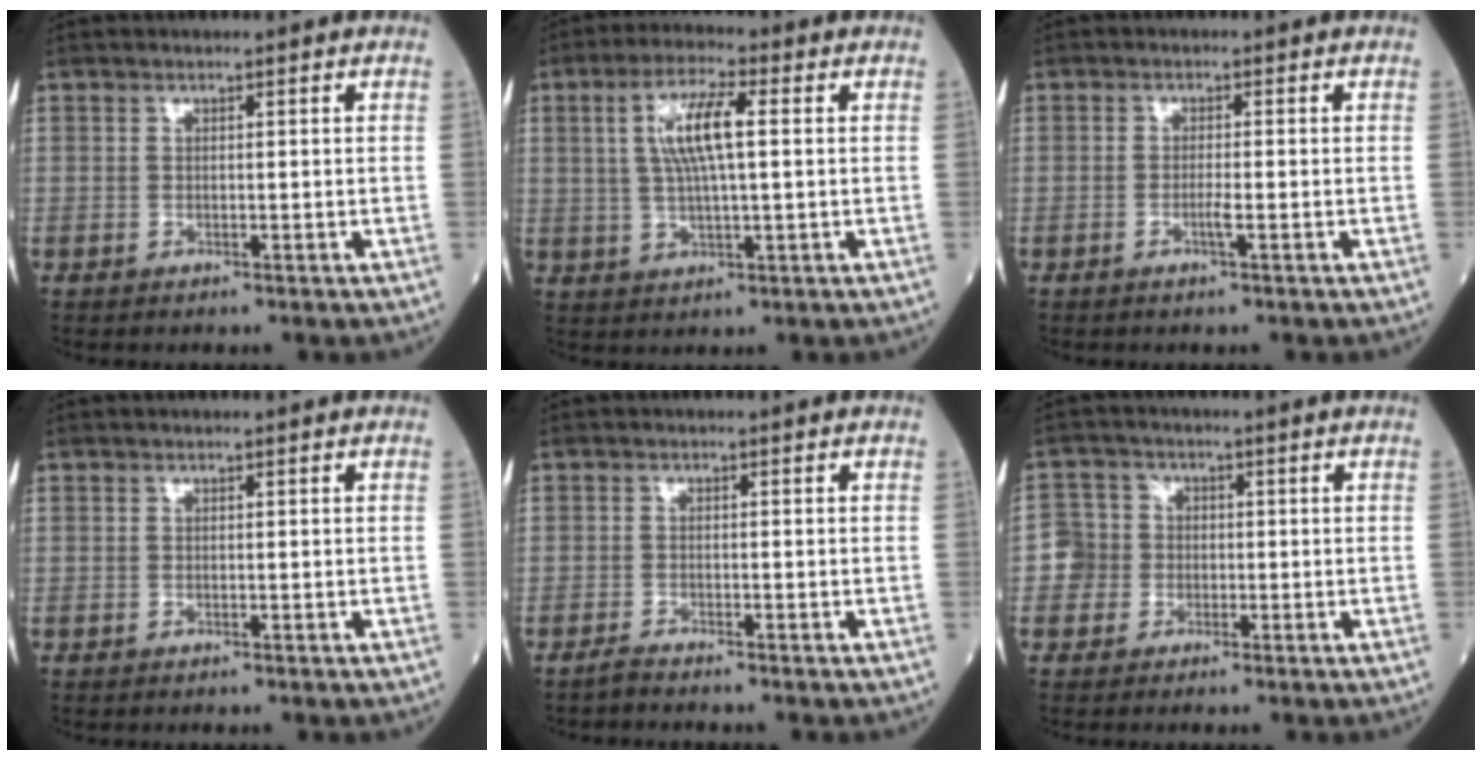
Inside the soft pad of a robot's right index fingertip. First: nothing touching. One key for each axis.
{"total": 8.2, "fx": 1.6, "fy": 1.6, "fz": 7.9, "tx": -0.156, "ty": 0.012, "tz": 0.031}
{"total": 1.8, "fx": -0.7, "fy": -0.1, "fz": 1.6, "tx": -0.033, "ty": -0.002, "tz": -0.016}
{"total": 0.0}
{"total": 1.4, "fx": -1.2, "fy": -0.4, "fz": 0.4, "tx": -0.016, "ty": -0.003, "tz": -0.023}
{"total": 3.8, "fx": -1.0, "fy": 3.7, "fz": 0.1, "tx": 0.001, "ty": 0.015, "tz": -0.025}